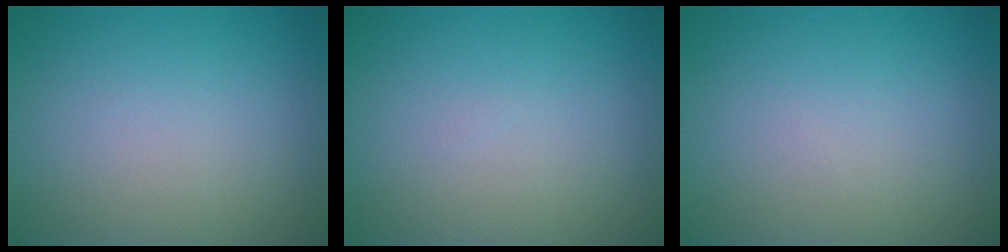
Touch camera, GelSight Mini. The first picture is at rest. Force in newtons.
{"total": 0.0}
{"total": 0.0}